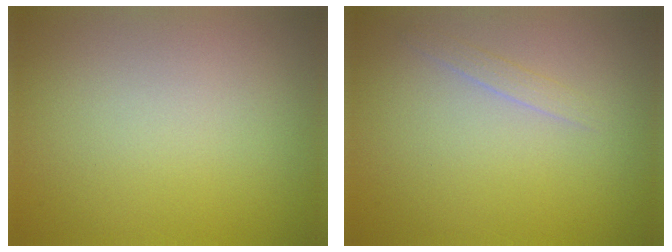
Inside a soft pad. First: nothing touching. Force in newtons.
{"total": 0.9, "press": 0.9, "slide": 0.0}